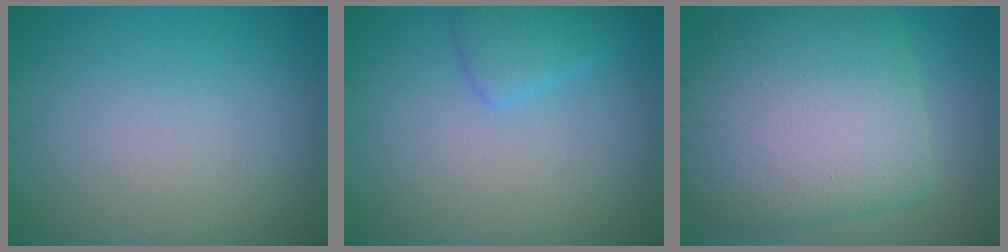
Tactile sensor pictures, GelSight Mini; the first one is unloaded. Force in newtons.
{"total": 2.5, "press": 2.5, "slide": 0.0}
{"total": 13.0, "press": 13.0, "slide": 0.4}